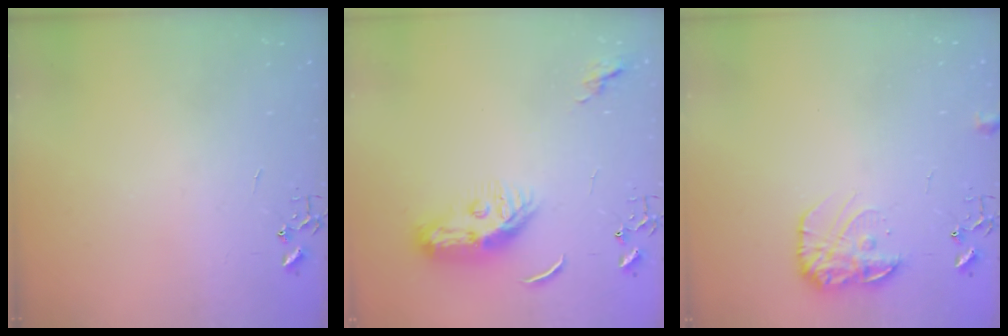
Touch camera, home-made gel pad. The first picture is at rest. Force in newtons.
{"total": 9.3, "press": 9.2, "slide": 1.2}
{"total": 11.9, "press": 11.9, "slide": 0.4}